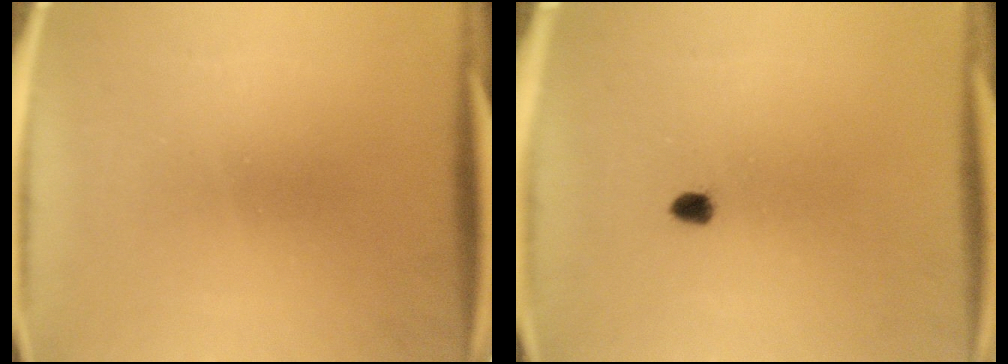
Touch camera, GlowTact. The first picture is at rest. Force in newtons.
{"total": 1.5}